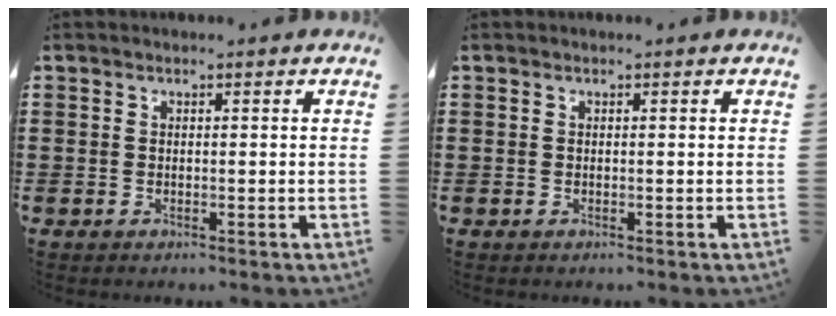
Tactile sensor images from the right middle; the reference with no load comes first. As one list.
[{"total": 0.0}]